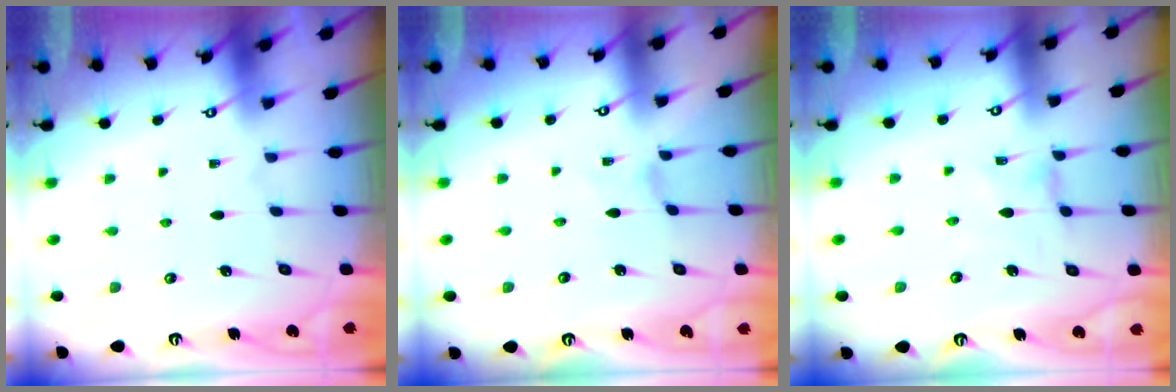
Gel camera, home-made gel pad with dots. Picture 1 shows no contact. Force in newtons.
{"total": 0.5, "press": 0.5, "slide": 0.2}
{"total": 0.8, "press": 0.8, "slide": 0.3}